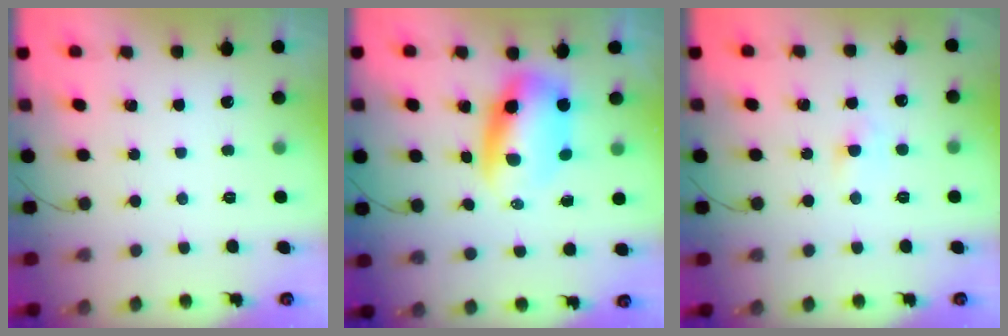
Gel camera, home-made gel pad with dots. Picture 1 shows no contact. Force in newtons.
{"total": 7.5, "press": 7.3, "slide": 2.0}
{"total": 2.6, "press": 2.3, "slide": 1.1}